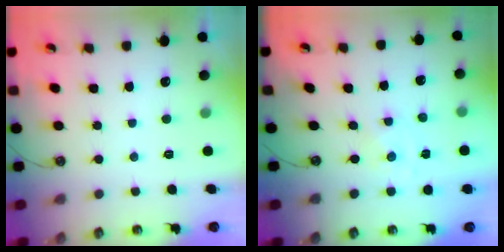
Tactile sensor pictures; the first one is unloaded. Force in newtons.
{"total": 0.0}